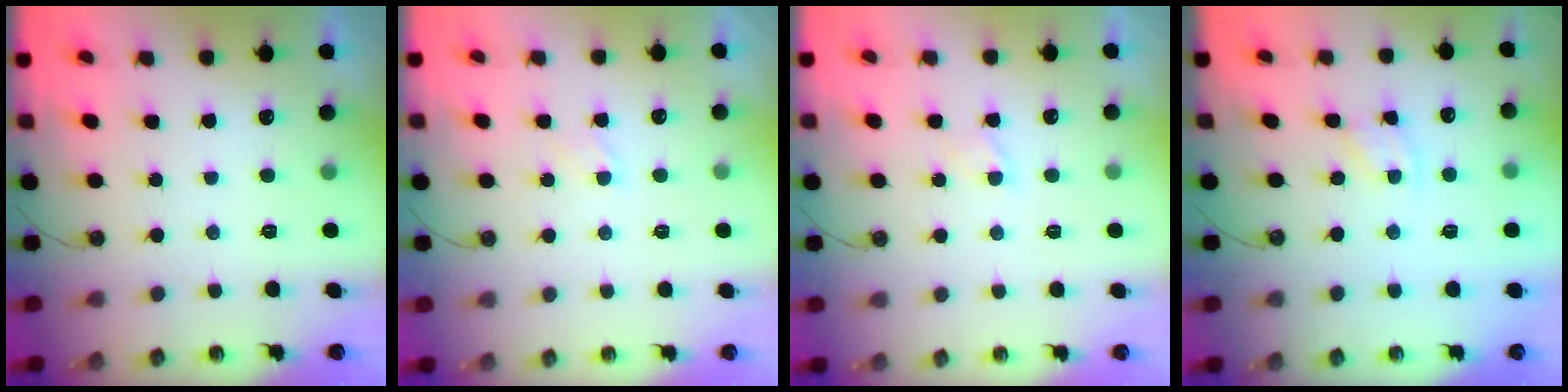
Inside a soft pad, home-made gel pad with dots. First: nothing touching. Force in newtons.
{"total": 2.7, "press": 2.7, "slide": 0.4}
{"total": 2.3, "press": 2.2, "slide": 0.3}
{"total": 2.1, "press": 2.1, "slide": 0.3}